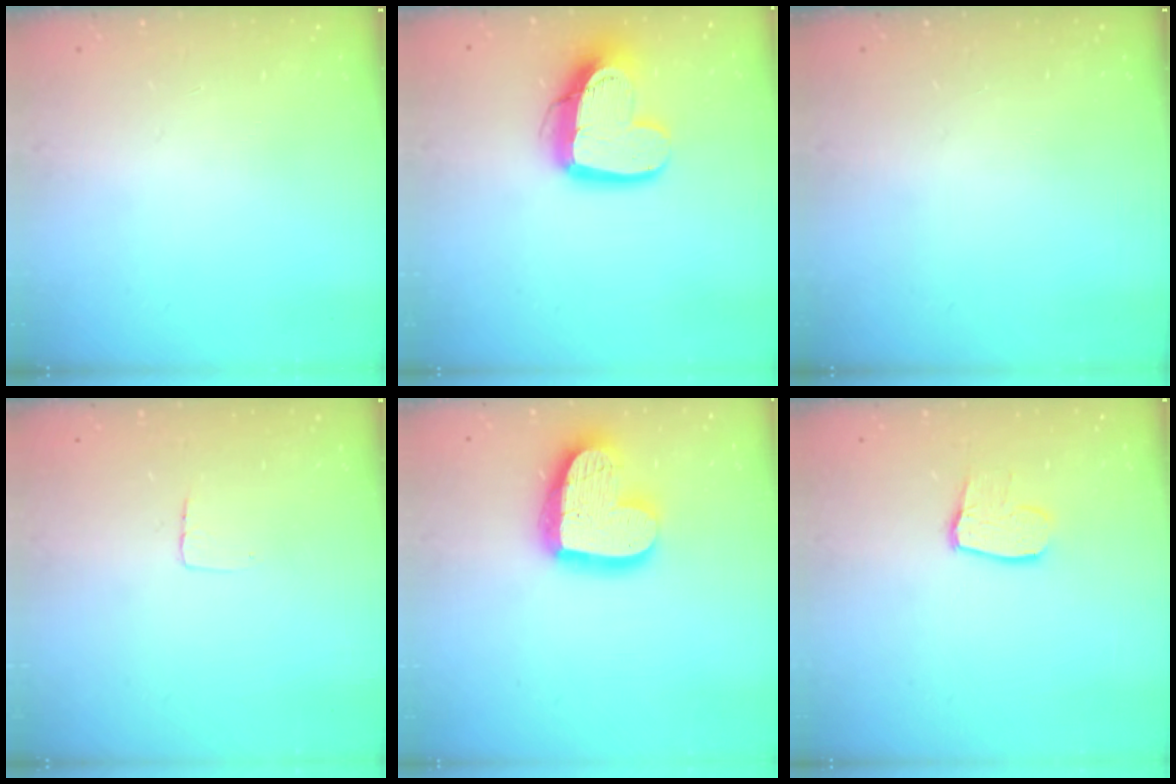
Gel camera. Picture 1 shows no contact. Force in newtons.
{"total": 15.0, "press": 14.9, "slide": 1.3}
{"total": 0.0}
{"total": 2.9, "press": 2.9, "slide": 0.2}
{"total": 19.6, "press": 19.5, "slide": 1.4}
{"total": 8.3, "press": 8.3, "slide": 0.7}